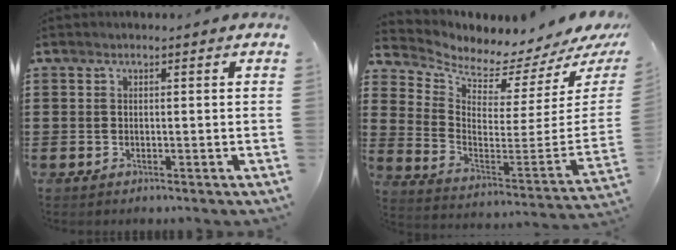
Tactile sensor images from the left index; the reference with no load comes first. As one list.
[{"total": 2.5, "force": [2.4, -0.1, 0.2], "torque": [-0.022, -0.060, 0.030]}]